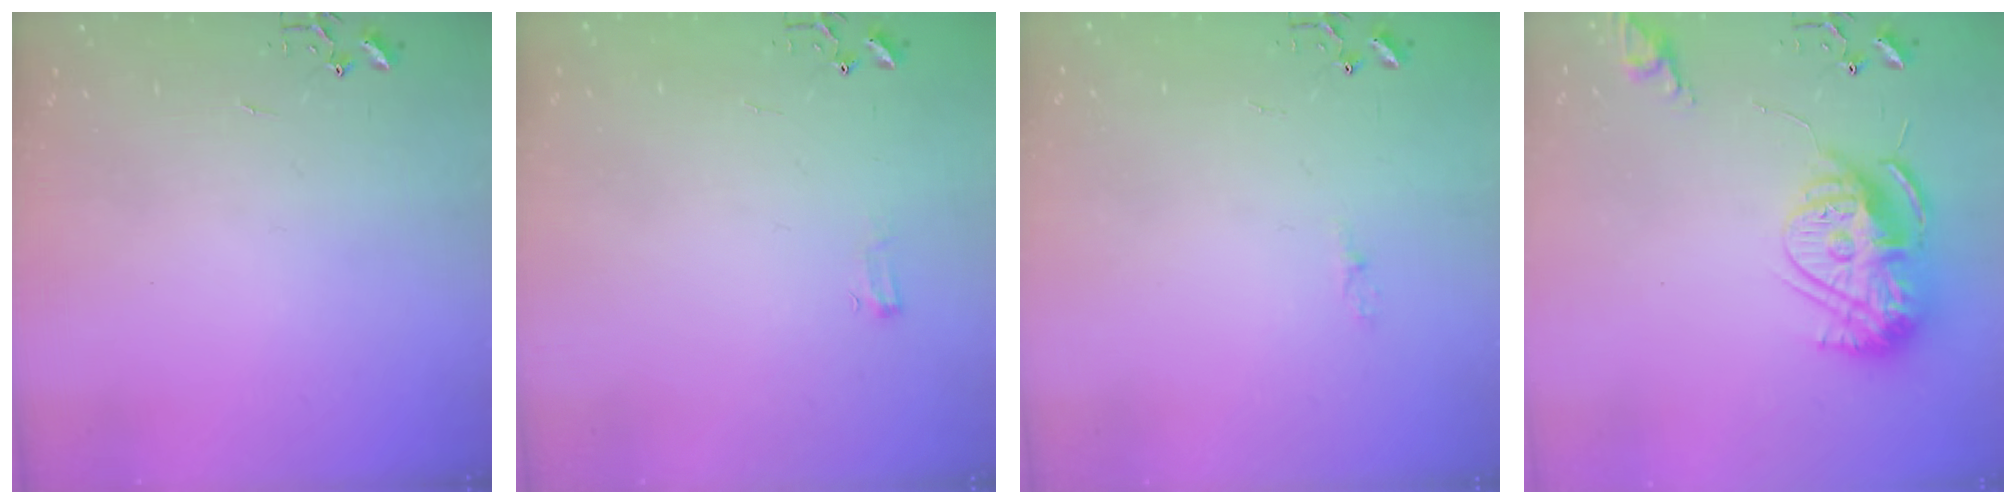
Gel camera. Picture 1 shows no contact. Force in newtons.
{"total": 4.1, "press": 4.1, "slide": 0.6}
{"total": 3.3, "press": 3.3, "slide": 0.4}
{"total": 15.2, "press": 15.2, "slide": 1.4}